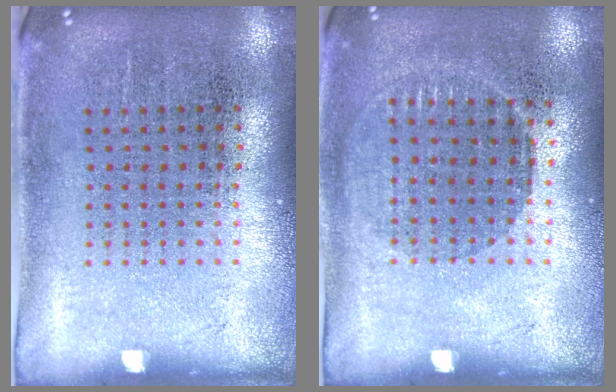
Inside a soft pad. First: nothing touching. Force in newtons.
{"total": 0.9, "press": 0.8, "slide": 0.3}